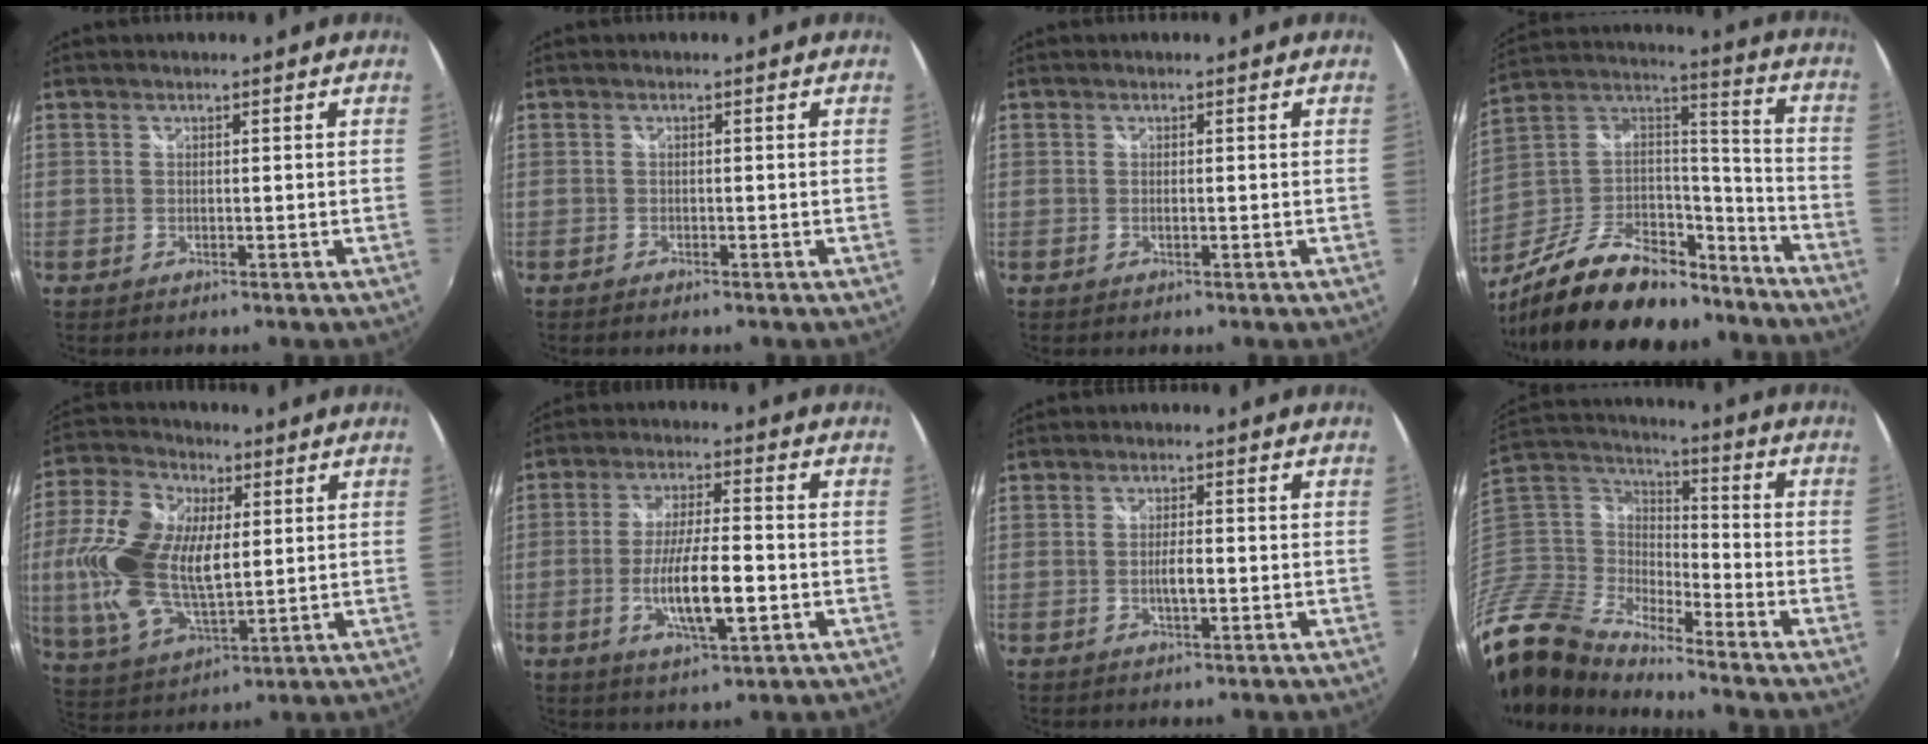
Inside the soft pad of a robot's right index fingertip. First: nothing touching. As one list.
[{"total": 1.0, "force": [-0.8, 0.4, 0.4], "torque": [-0.012, -0.003, -0.017]}, {"total": 0.6, "force": [-0.2, -0.1, 0.5], "torque": [-0.008, 0.002, -0.004]}, {"total": 27.4, "force": [-19.6, 12.7, 14.3], "torque": [-0.286, 0.029, -0.297]}, {"total": 18.2, "force": [1.8, 9.9, 15.1], "torque": [-0.317, 0.012, 0.040]}, {"total": 10.5, "force": [-2.9, 2.1, 9.8], "torque": [-0.184, -0.010, -0.048]}, {"total": 2.4, "force": [-0.6, 0.4, 2.3], "torque": [-0.042, 0.000, -0.010]}, {"total": 16.4, "force": [-12.5, 7.4, 7.6], "torque": [-0.186, -0.008, -0.258]}]